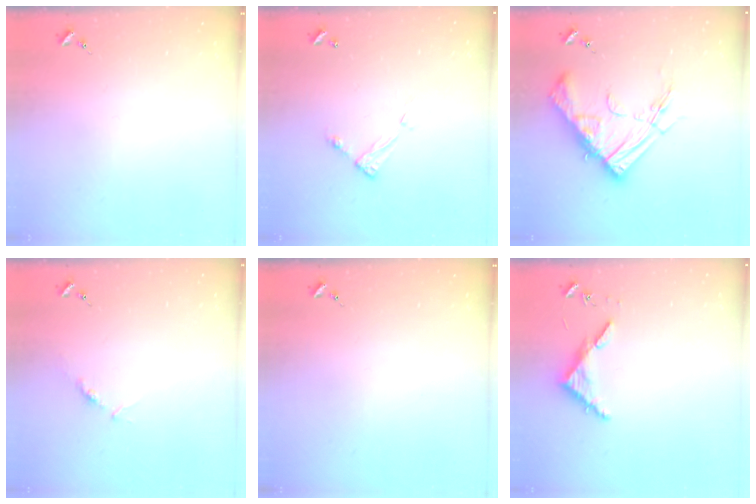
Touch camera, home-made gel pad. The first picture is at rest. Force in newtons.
{"total": 5.3, "press": 5.3, "slide": 0.4}
{"total": 18.4, "press": 18.3, "slide": 2.0}
{"total": 4.7, "press": 4.7, "slide": 0.5}
{"total": 0.0}
{"total": 4.0, "press": 4.0, "slide": 0.3}